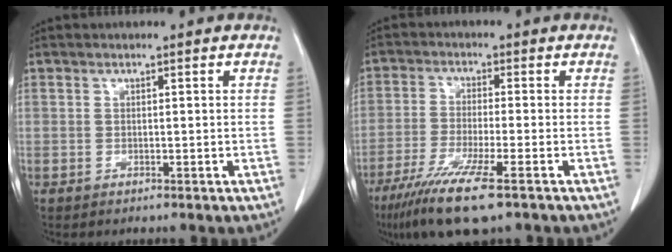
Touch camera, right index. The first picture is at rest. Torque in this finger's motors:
{"motor_torque": [1.21, -0.92, 0.63, 0.16]}